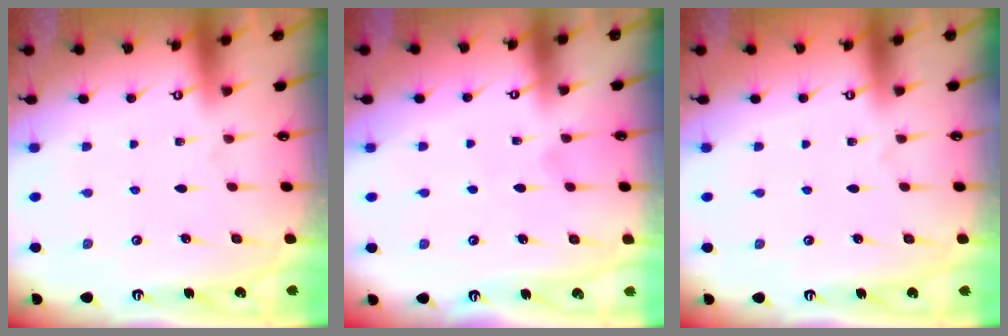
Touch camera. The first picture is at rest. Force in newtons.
{"total": 3.3, "press": 3.3, "slide": 0.5}
{"total": 0.9, "press": 0.9, "slide": 0.2}